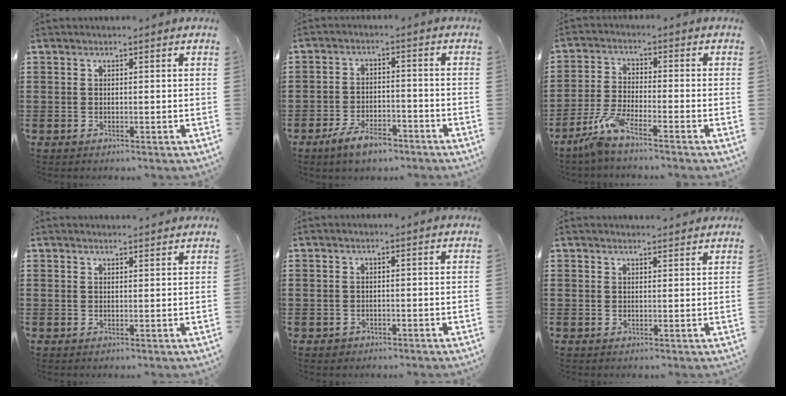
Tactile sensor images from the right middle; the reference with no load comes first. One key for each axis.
{"total": 5.3, "fx": -4.2, "fy": 1.8, "fz": 2.7, "tx": -0.055, "ty": 0.005, "tz": -0.080}
{"total": 5.4, "fx": -4.2, "fy": 0.3, "fz": 3.4, "tx": -0.091, "ty": -0.017, "tz": -0.085}
{"total": 0.9, "fx": 0.9, "fy": 0.1, "fz": 0.2, "tx": 0.003, "ty": -0.004, "tz": 0.015}
{"total": 0.9, "fx": -0.7, "fy": 0.5, "fz": 0.0, "tx": -0.002, "ty": 0.001, "tz": -0.017}
{"total": 1.2, "fx": 1.2, "fy": 0.0, "fz": 0.2, "tx": 0.002, "ty": -0.003, "tz": 0.021}